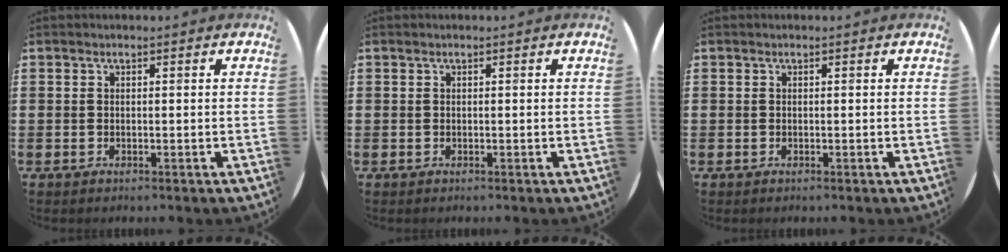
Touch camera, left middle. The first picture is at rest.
{"total": 0.0}
{"total": 0.0}